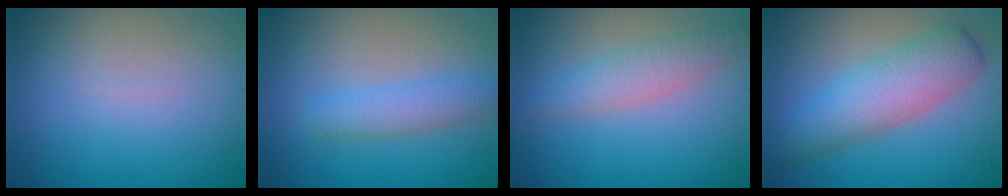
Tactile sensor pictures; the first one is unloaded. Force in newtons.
{"total": 3.0, "press": 3.0, "slide": 0.1}
{"total": 2.8, "press": 2.8, "slide": 0.1}
{"total": 5.7, "press": 5.7, "slide": 0.1}